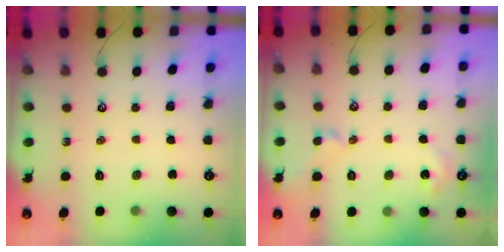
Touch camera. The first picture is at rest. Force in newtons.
{"total": 2.1, "press": 2.0, "slide": 0.6}